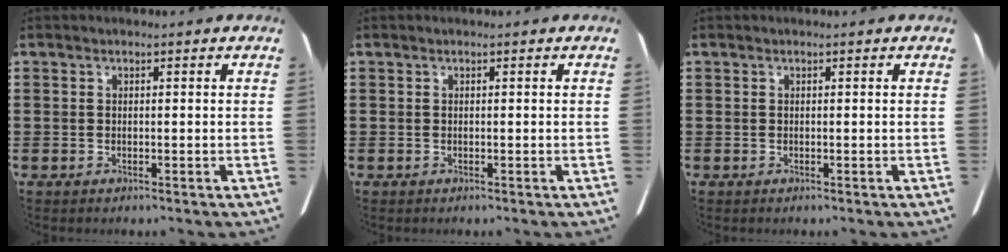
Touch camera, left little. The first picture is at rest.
{"total": 0.0}
{"total": 0.0}